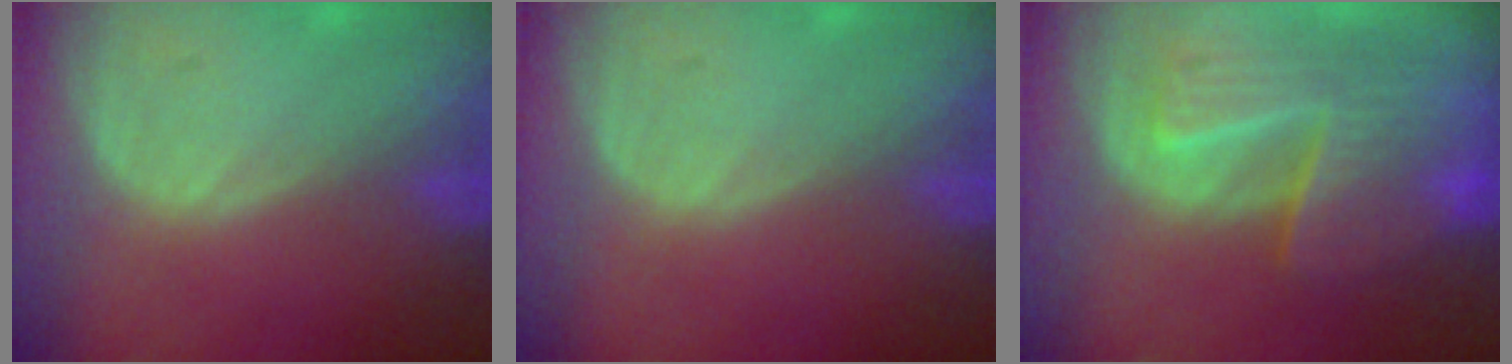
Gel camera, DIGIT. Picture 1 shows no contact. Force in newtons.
{"total": 0.0}
{"total": 9.9, "press": 8.6, "slide": 5.0}